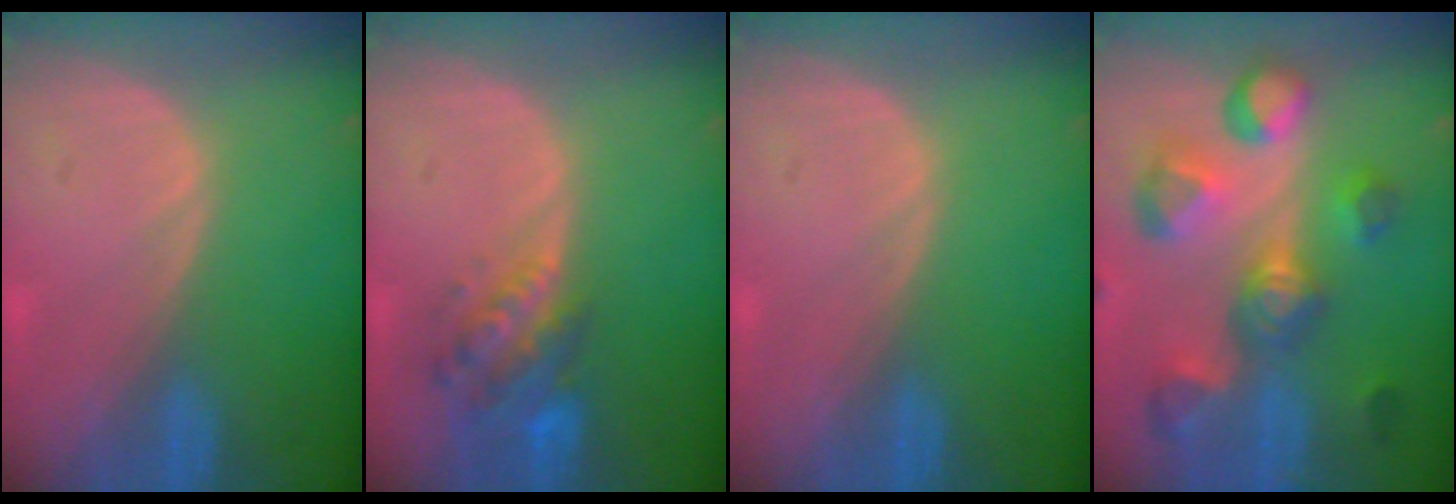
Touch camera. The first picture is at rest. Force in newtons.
{"total": 6.3, "press": 5.8, "slide": 2.5}
{"total": 0.0}
{"total": 11.1, "press": 9.9, "slide": 5.0}